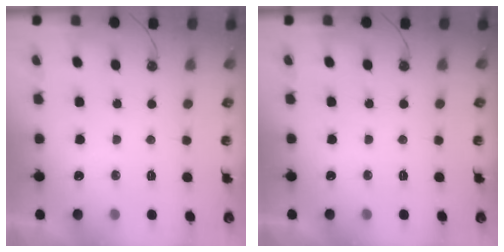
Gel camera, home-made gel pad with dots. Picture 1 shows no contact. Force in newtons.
{"total": 0.0}